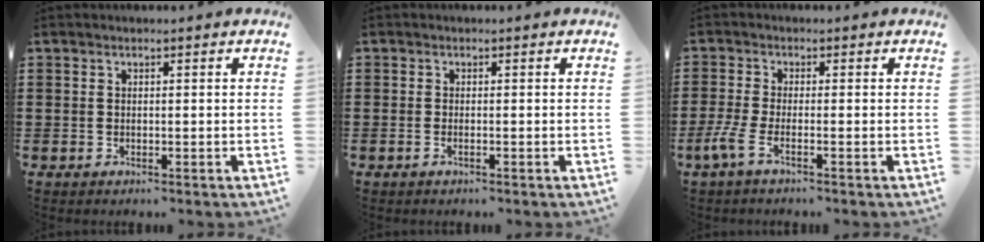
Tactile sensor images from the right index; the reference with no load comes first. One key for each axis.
{"total": 0.6, "fx": -0.4, "fy": 0.1, "fz": 0.5, "tx": -0.010, "ty": -0.003, "tz": -0.006}
{"total": 3.5, "fx": -1.8, "fy": 0.6, "fz": 2.9, "tx": -0.079, "ty": -0.012, "tz": -0.041}